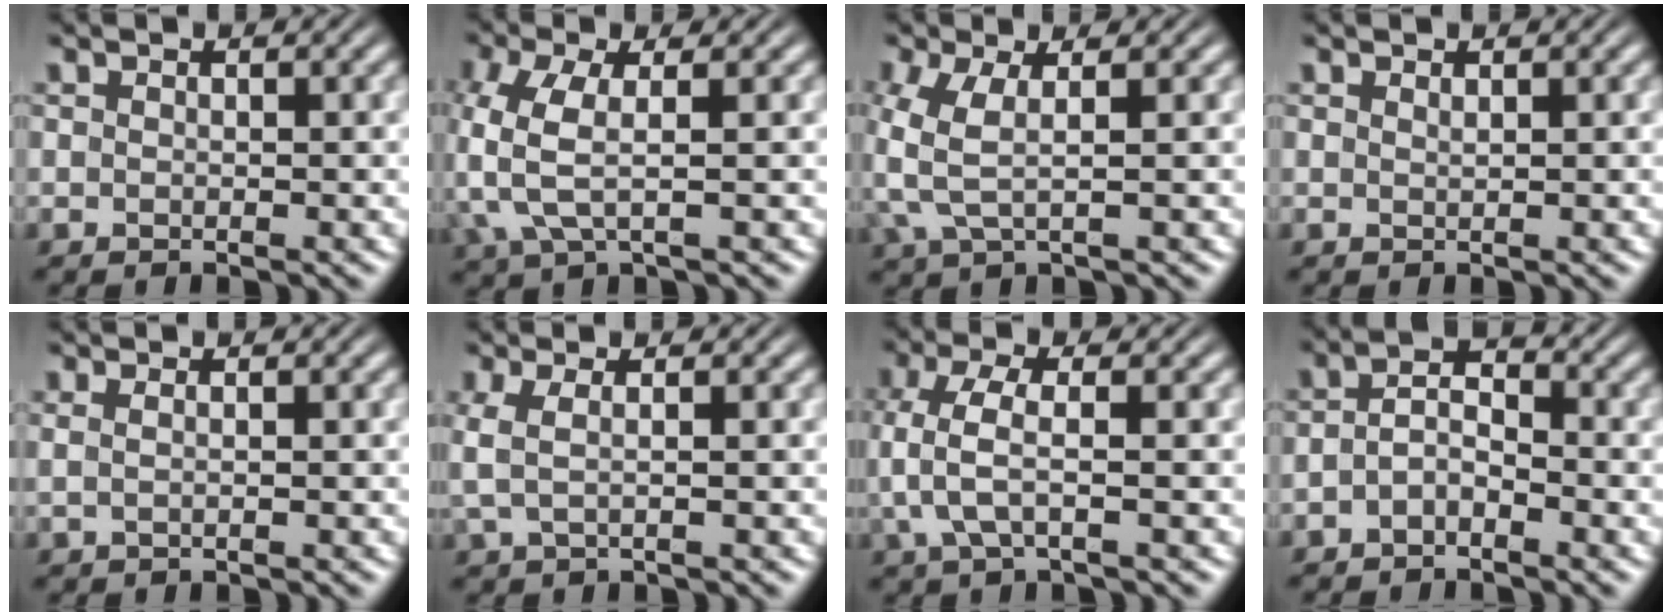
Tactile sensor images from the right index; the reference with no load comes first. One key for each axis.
{"total": 4.3, "fx": 0.2, "fy": 2.1, "fz": 3.7, "tx": -0.108, "ty": -0.017, "tz": 0.013}
{"total": 3.8, "fx": 0.2, "fy": 2.0, "fz": 3.2, "tx": -0.090, "ty": -0.015, "tz": 0.012}
{"total": 0.8, "fx": 0.4, "fy": -0.7, "fz": 0.0, "tx": 0.002, "ty": -0.007, "tz": 0.012}
{"total": 0.9, "fx": 0.4, "fy": -0.3, "fz": 0.8, "tx": -0.016, "ty": -0.002, "tz": 0.011}
{"total": 2.4, "fx": 0.5, "fy": 1.0, "fz": 2.1, "tx": -0.053, "ty": -0.001, "tz": 0.011}
{"total": 4.7, "fx": 0.2, "fy": 2.4, "fz": 4.0, "tx": -0.103, "ty": -0.008, "tz": 0.006}
{"total": 3.2, "fx": -0.9, "fy": 1.9, "fz": 2.4, "tx": -0.036, "ty": -0.003, "tz": -0.022}